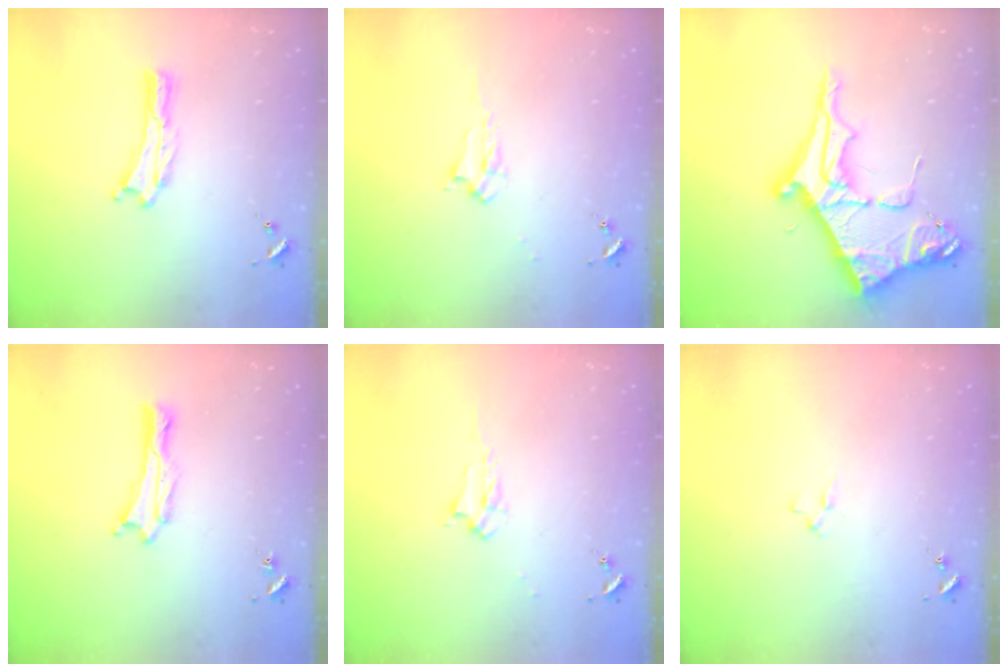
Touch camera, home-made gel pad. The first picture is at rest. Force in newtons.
{"total": 1.7, "press": 1.6, "slide": 0.2}
{"total": 10.1, "press": 10.1, "slide": 1.1}
{"total": 0.6, "press": 0.6, "slide": 0.1}
{"total": 1.7, "press": 1.6, "slide": 0.2}
{"total": 0.9, "press": 0.9, "slide": 0.2}